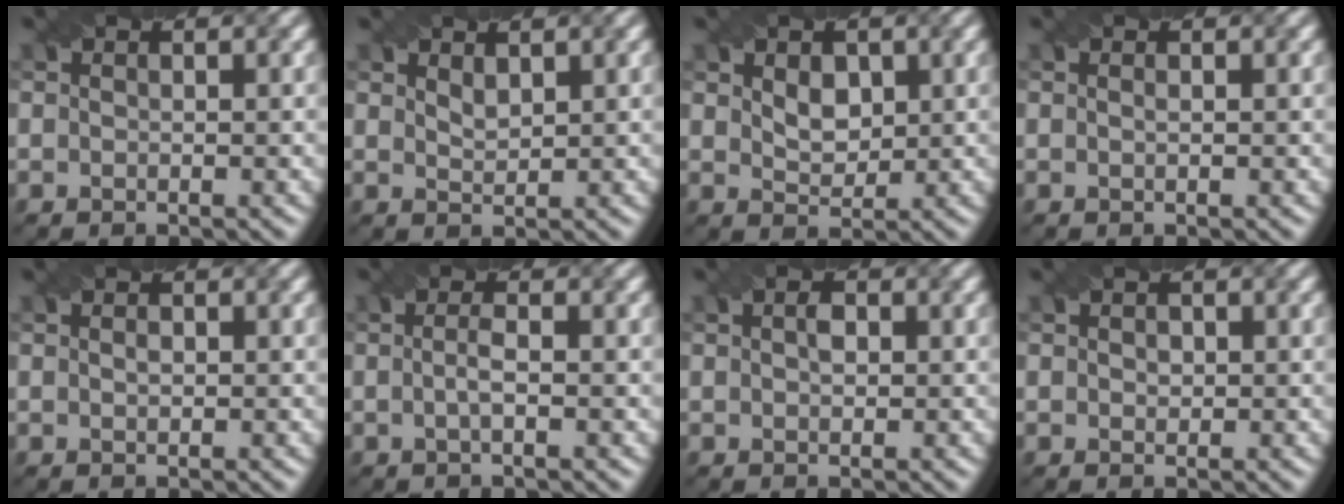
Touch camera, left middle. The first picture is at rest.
{"total": 1.3, "force": [1.0, 0.4, 0.6], "torque": [-0.015, -0.002, 0.022]}
{"total": 2.5, "force": [1.0, 1.7, 1.6], "torque": [-0.027, 0.000, 0.018]}
{"total": 0.0}
{"total": 0.5, "force": [0.0, 0.3, 0.4], "torque": [-0.010, 0.002, 0.001]}
{"total": 1.5, "force": [-0.2, 0.3, 1.4], "torque": [-0.029, 0.001, -0.005]}
{"total": 1.2, "force": [0.2, 0.7, 1.0], "torque": [-0.017, 0.005, 0.002]}
{"total": 0.7, "force": [0.1, 0.6, 0.4], "torque": [-0.007, -0.001, 0.002]}